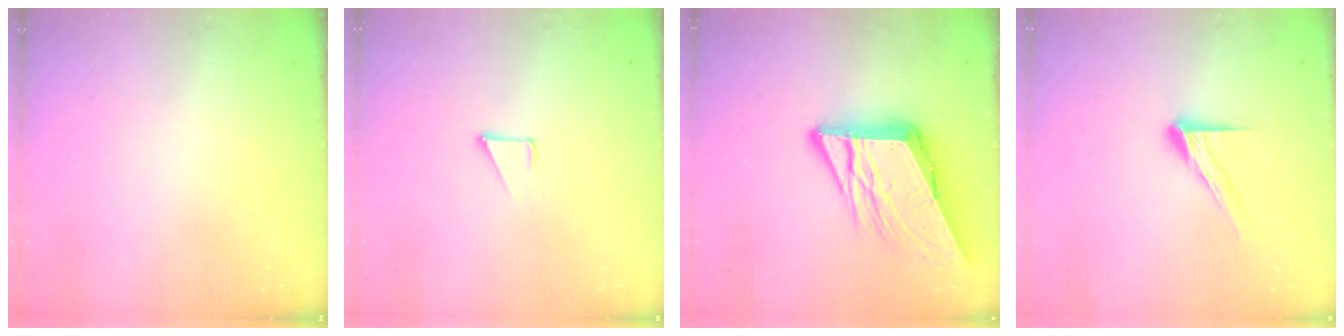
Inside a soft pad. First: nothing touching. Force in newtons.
{"total": 2.8, "press": 2.8, "slide": 0.2}
{"total": 12.9, "press": 12.7, "slide": 2.0}
{"total": 10.6, "press": 10.6, "slide": 0.8}